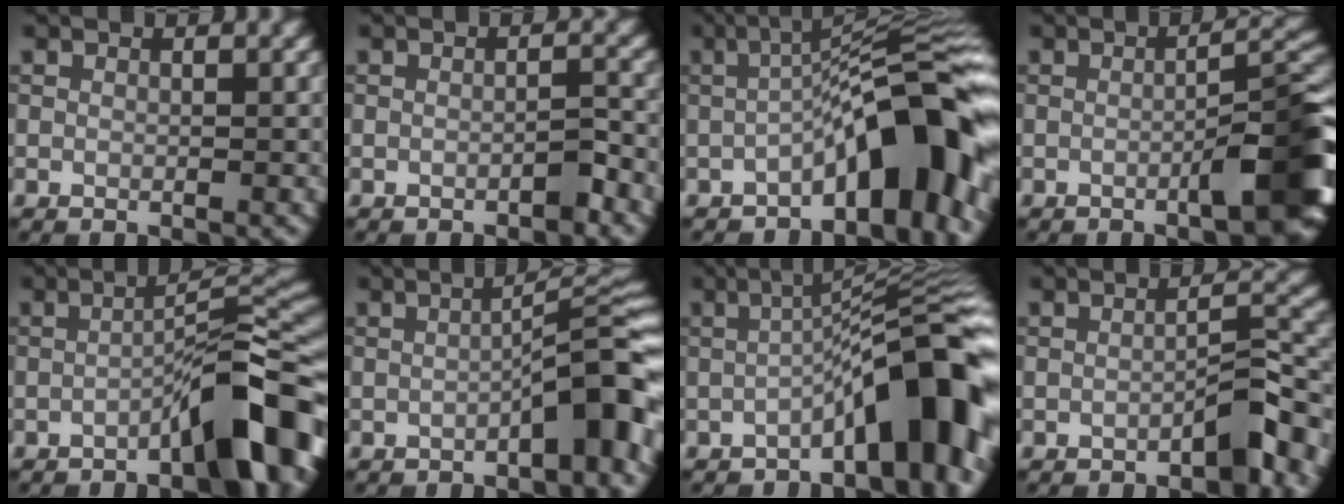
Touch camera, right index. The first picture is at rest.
{"total": 1.4, "force": [-1.0, 0.2, 1.0], "torque": [-0.013, 0.005, -0.016]}
{"total": 10.6, "force": [-3.9, 2.8, 9.4], "torque": [-0.117, 0.026, -0.071]}
{"total": 7.3, "force": [-2.8, 1.5, 6.6], "torque": [-0.080, 0.018, -0.042]}
{"total": 8.9, "force": [-4.2, 1.9, 7.6], "torque": [-0.097, 0.025, -0.071]}
{"total": 6.3, "force": [-2.4, 1.2, 5.7], "torque": [-0.075, 0.025, -0.041]}
{"total": 10.3, "force": [-3.9, 2.5, 9.2], "torque": [-0.110, 0.025, -0.065]}
{"total": 3.5, "force": [-2.2, 0.7, 2.6], "torque": [-0.036, 0.019, -0.036]}